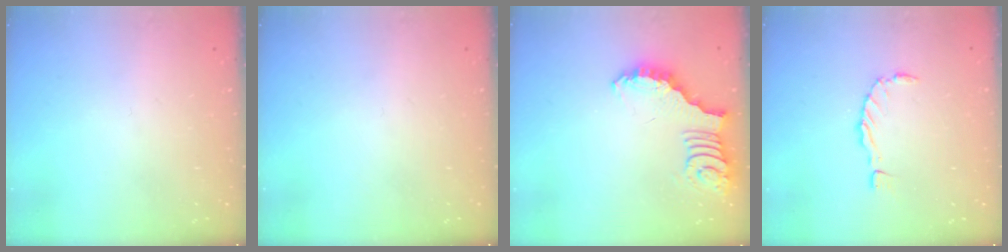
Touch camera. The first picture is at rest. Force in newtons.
{"total": 0.0}
{"total": 2.7, "press": 2.7, "slide": 0.5}
{"total": 0.0}